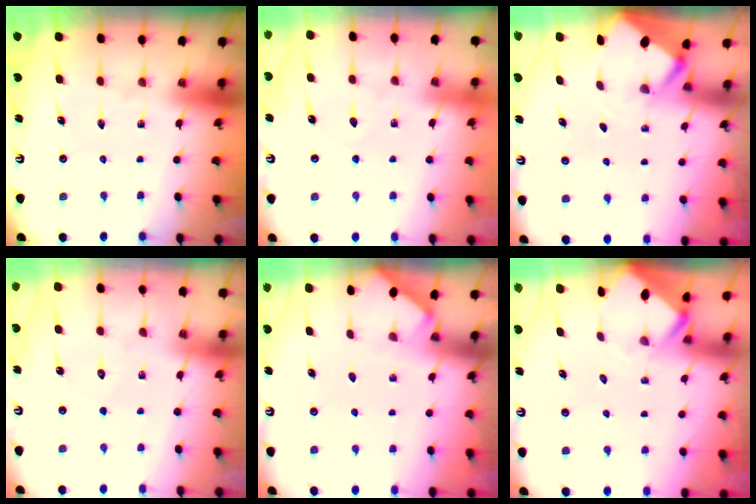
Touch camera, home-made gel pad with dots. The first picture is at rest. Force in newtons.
{"total": 4.4, "press": 4.3, "slide": 0.6}
{"total": 2.2, "press": 2.2, "slide": 0.2}
{"total": 5.8, "press": 5.8, "slide": 0.5}
{"total": 1.9, "press": 1.8, "slide": 0.3}
{"total": 2.8, "press": 2.8, "slide": 0.2}